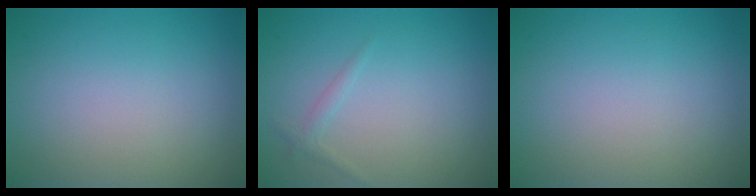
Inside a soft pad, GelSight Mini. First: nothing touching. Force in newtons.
{"total": 0.9, "press": 0.9, "slide": 0.0}
{"total": 0.0}